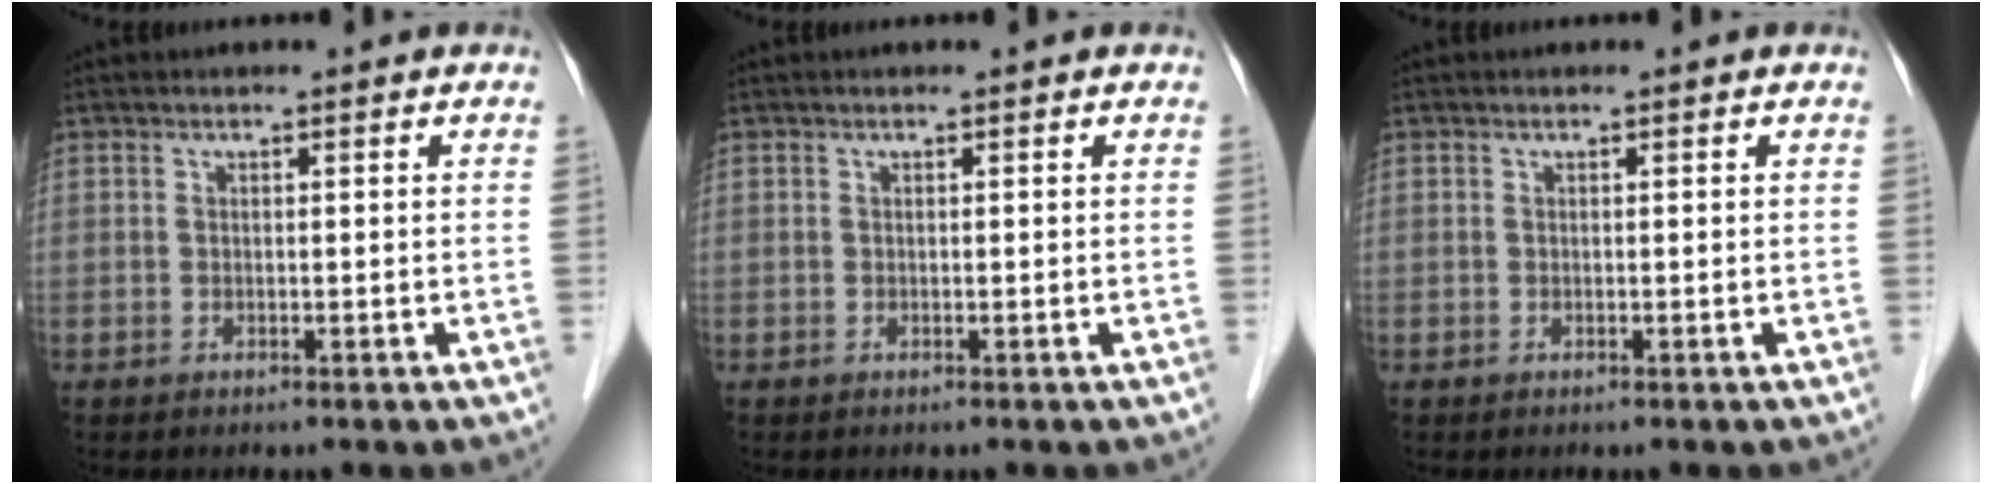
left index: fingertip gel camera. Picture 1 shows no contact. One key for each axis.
{"total": 0.0}
{"total": 0.0}